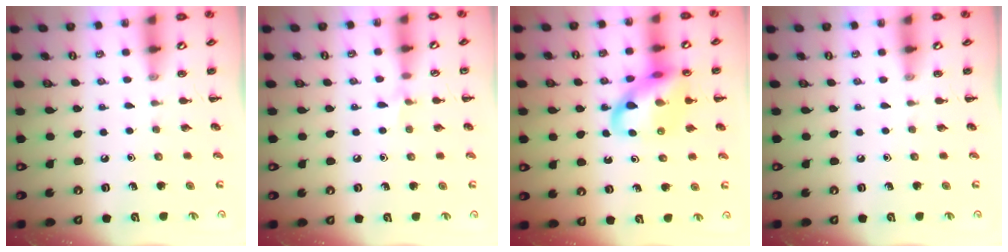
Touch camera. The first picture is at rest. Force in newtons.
{"total": 4.3, "press": 4.2, "slide": 1.2}
{"total": 14.4, "press": 14.2, "slide": 2.3}
{"total": 0.0}